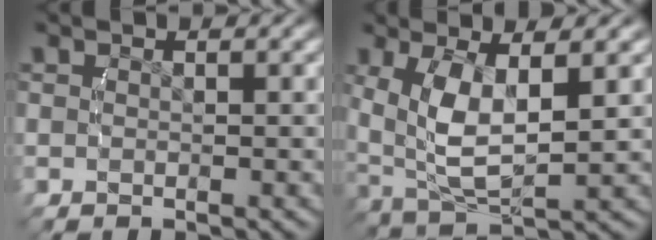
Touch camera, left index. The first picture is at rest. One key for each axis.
{"total": 7.4, "fx": 0.4, "fy": 4.5, "fz": 5.8, "tx": -0.135, "ty": -0.027, "tz": 0.027}